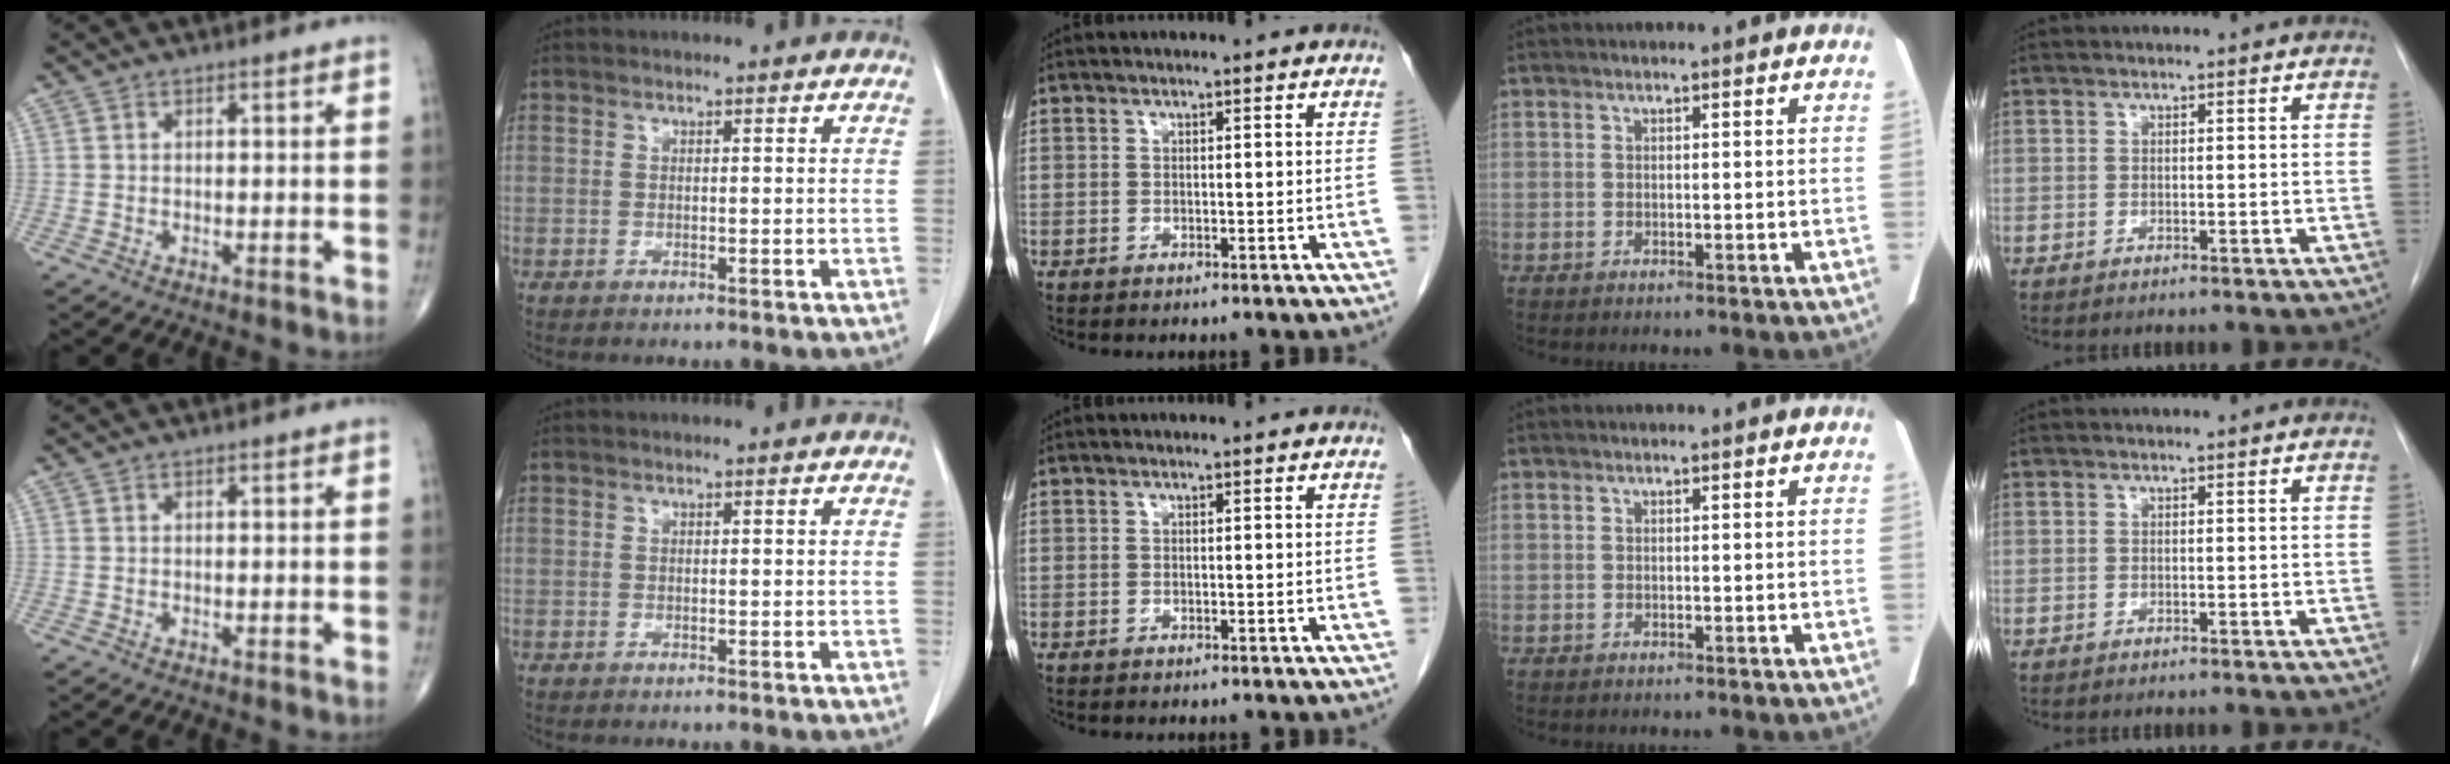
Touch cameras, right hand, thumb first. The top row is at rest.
{}